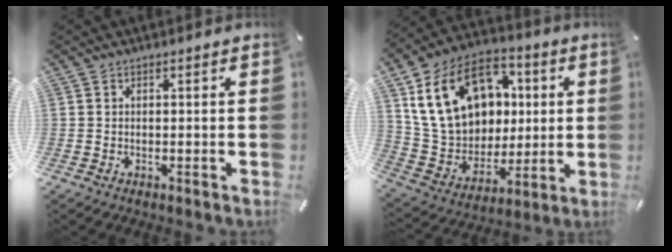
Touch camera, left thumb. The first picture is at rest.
{"total": 21.6, "force": [5.9, 17.0, 11.9], "torque": [-0.224, -0.005, 0.121]}